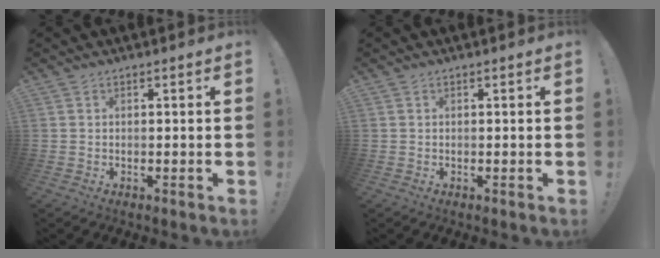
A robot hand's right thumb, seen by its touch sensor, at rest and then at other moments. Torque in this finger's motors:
{"motor_torque": [0.00, 0.00, -0.09, 0.09, 0.07]}